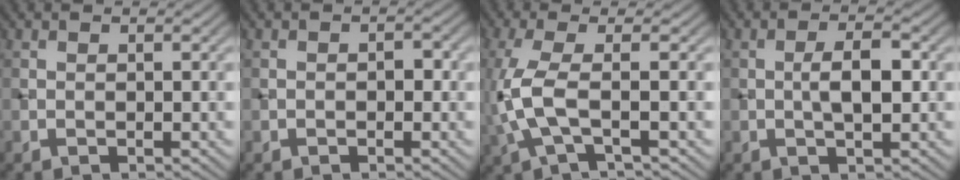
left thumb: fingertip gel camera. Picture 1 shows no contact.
{"total": 1.3, "force": [-0.3, 0.9, 0.9], "torque": [-0.011, -0.001, -0.008]}
{"total": 6.4, "force": [-0.7, 1.8, 6.1], "torque": [-0.153, 0.004, -0.021]}
{"total": 3.6, "force": [-0.1, 1.3, 3.4], "torque": [-0.060, 0.005, -0.003]}